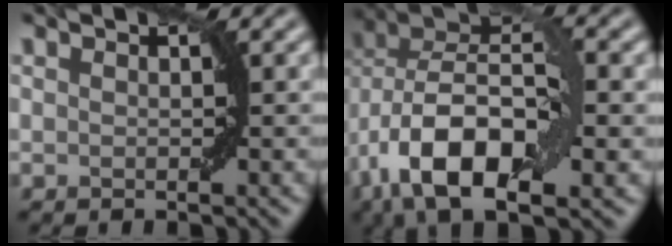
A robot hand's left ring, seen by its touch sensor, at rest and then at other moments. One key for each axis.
{"total": 11.6, "fx": -3.3, "fy": 6.6, "fz": 8.9, "tx": -0.166, "ty": 0.005, "tz": -0.063}